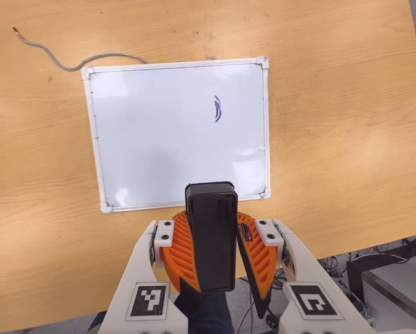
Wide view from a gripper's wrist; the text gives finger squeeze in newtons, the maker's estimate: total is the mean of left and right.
{"total": 10.0, "left": 10.1, "right": 9.9}